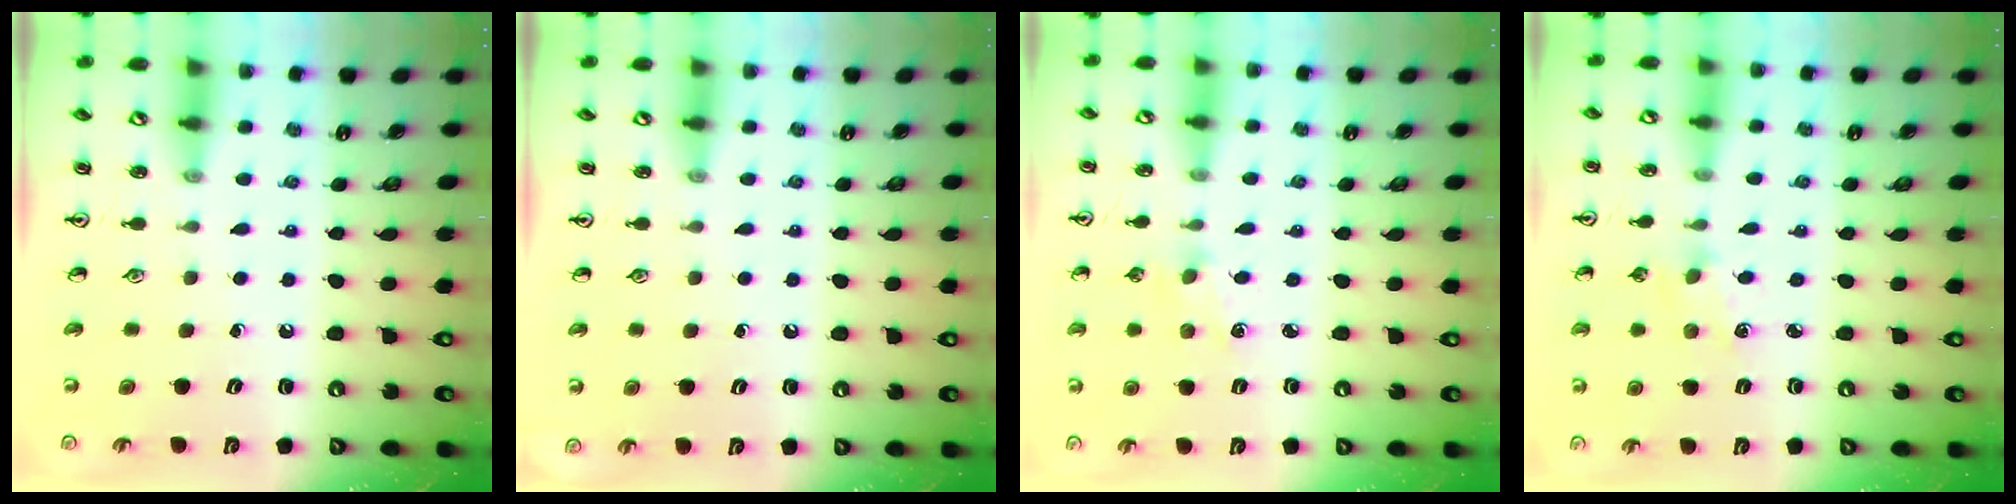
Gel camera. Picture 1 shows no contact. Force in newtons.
{"total": 0.0}
{"total": 2.1, "press": 2.1, "slide": 0.3}
{"total": 1.7, "press": 1.7, "slide": 0.3}